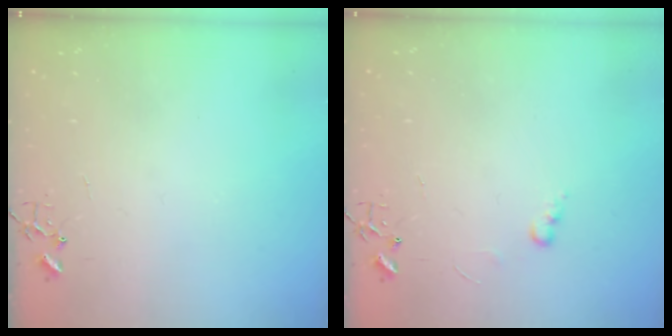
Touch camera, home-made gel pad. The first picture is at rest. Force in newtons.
{"total": 5.6, "press": 5.6, "slide": 0.7}